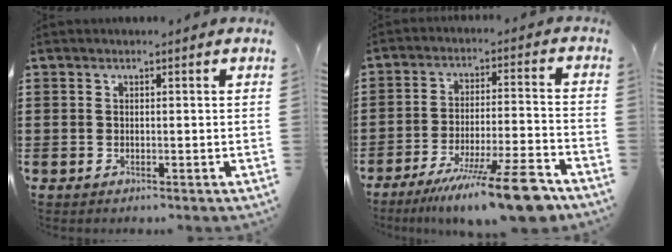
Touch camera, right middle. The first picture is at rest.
{"total": 13.4, "force": [-10.2, 0.8, 8.6], "torque": [-0.128, 0.022, -0.174]}